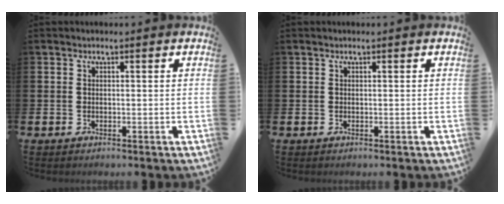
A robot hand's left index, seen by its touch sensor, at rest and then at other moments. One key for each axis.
{"total": 0.0}